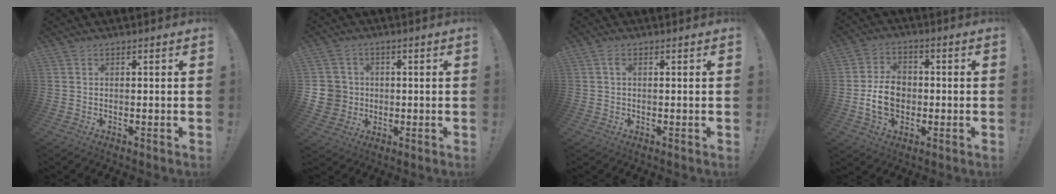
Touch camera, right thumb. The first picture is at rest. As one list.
[{"total": 7.3, "force": [-0.1, 7.1, 1.8], "torque": [-0.051, 0.004, 0.004]}, {"total": 1.1, "force": [0.2, 0.6, 0.9], "torque": [-0.022, 0.005, 0.003]}, {"total": 11.1, "force": [-1.4, 8.3, 7.2], "torque": [-0.136, 0.009, -0.026]}]